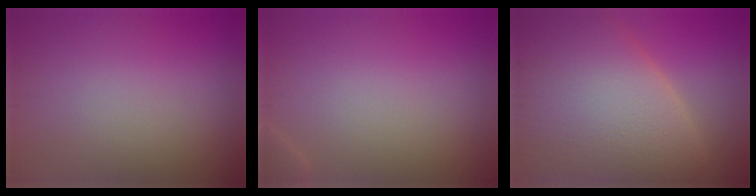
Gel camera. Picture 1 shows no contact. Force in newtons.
{"total": 0.7, "press": 0.7, "slide": 0.0}
{"total": 14.5, "press": 14.4, "slide": 0.8}